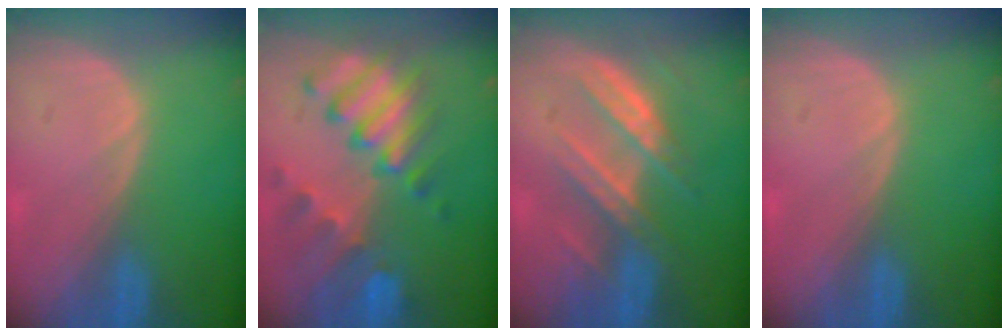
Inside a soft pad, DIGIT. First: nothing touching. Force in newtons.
{"total": 10.4, "press": 9.0, "slide": 5.3}
{"total": 7.5, "press": 7.2, "slide": 1.9}
{"total": 0.0}